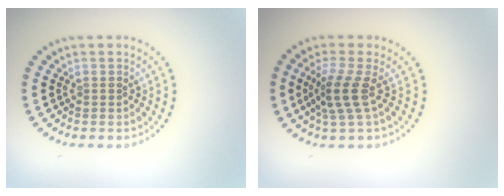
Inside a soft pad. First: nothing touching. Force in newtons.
{"total": 2.8, "press": 2.3, "slide": 1.6}